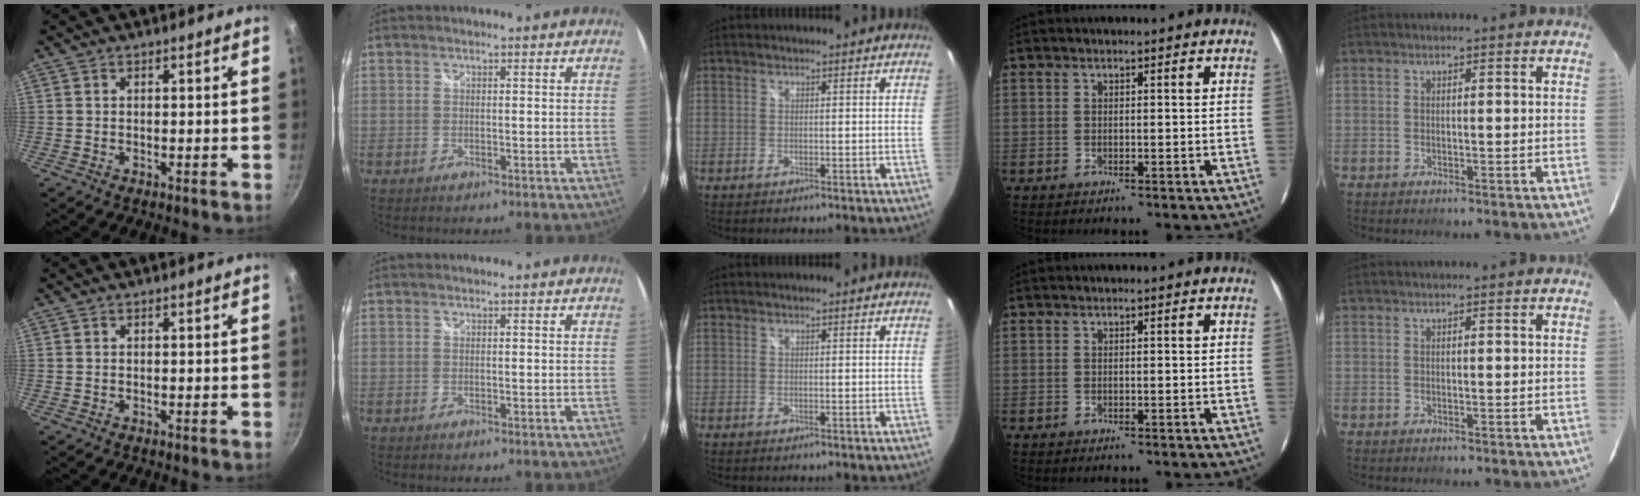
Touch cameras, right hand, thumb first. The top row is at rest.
{}